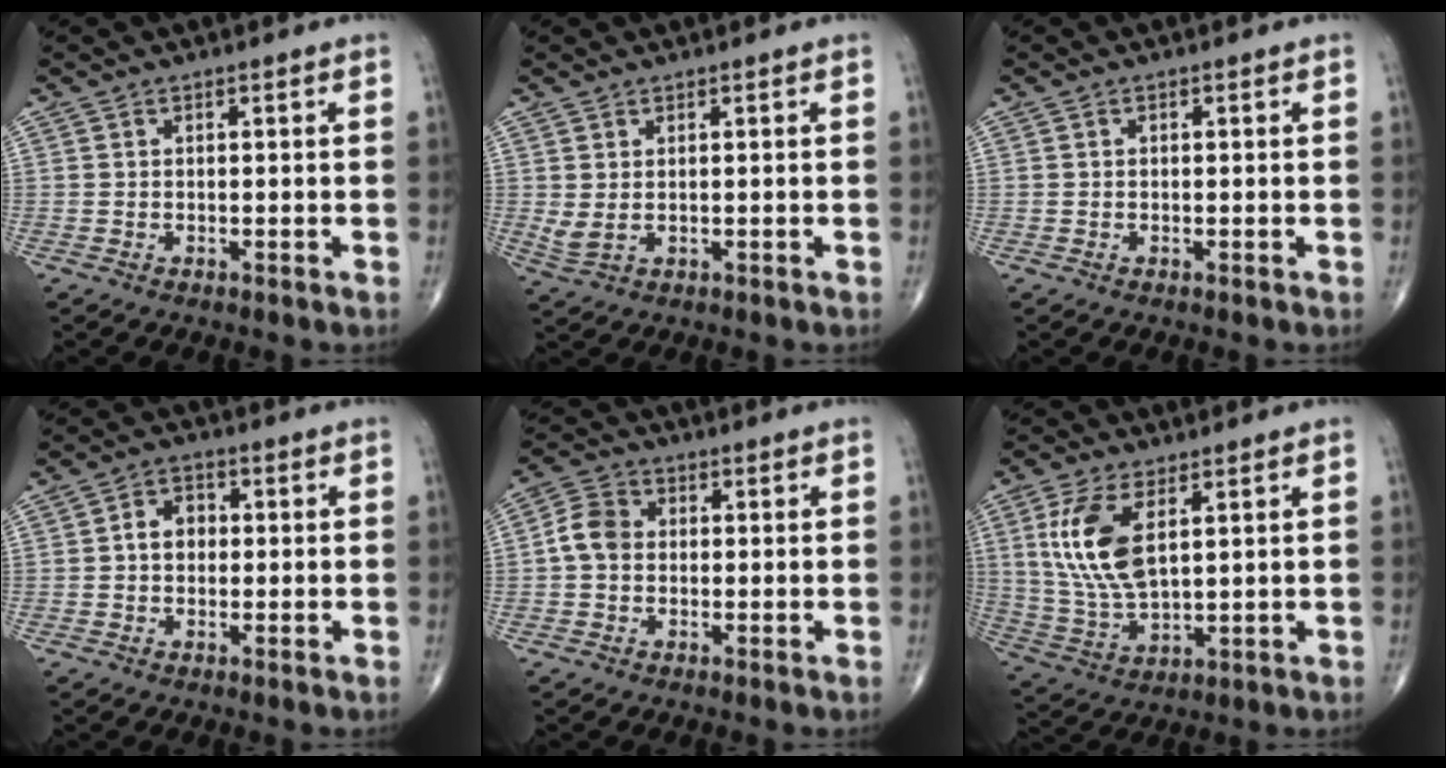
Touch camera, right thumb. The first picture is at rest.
{"total": 2.7, "force": [0.4, 1.4, 2.2], "torque": [-0.052, 0.001, 0.017]}
{"total": 0.0}
{"total": 4.3, "force": [0.0, 3.4, 2.7], "torque": [-0.027, 0.016, -0.008]}
{"total": 5.4, "force": [-0.2, 4.3, 3.2], "torque": [-0.051, 0.016, -0.015]}
{"total": 12.3, "force": [3.8, 5.7, 10.2], "torque": [-0.215, -0.017, 0.084]}